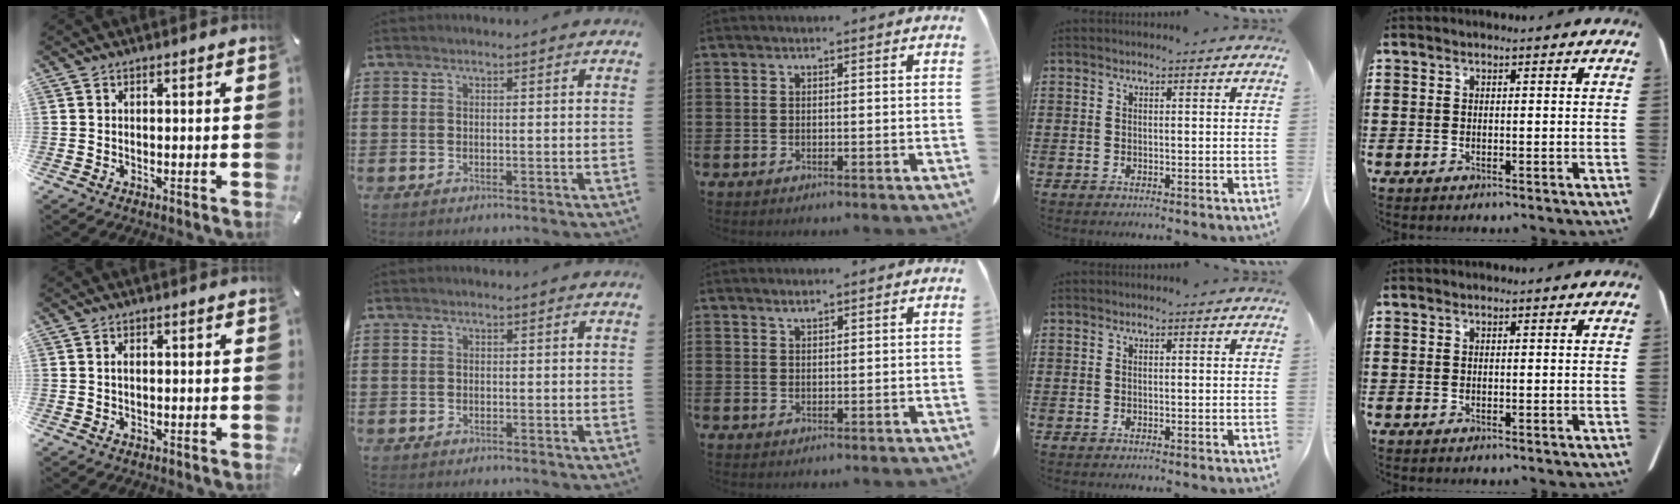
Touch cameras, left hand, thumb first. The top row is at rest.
{"thumb": {"total": 1.2, "force": [0.0, 0.6, 1.0], "torque": [-0.020, 0.003, -0.001]}, "index": {"total": 0.5, "force": [-0.4, 0.3, 0.0], "torque": [-0.002, 0.001, -0.009]}, "middle": {"total": 1.2, "force": [1.0, 0.1, 0.6], "torque": [-0.014, -0.001, 0.018]}}